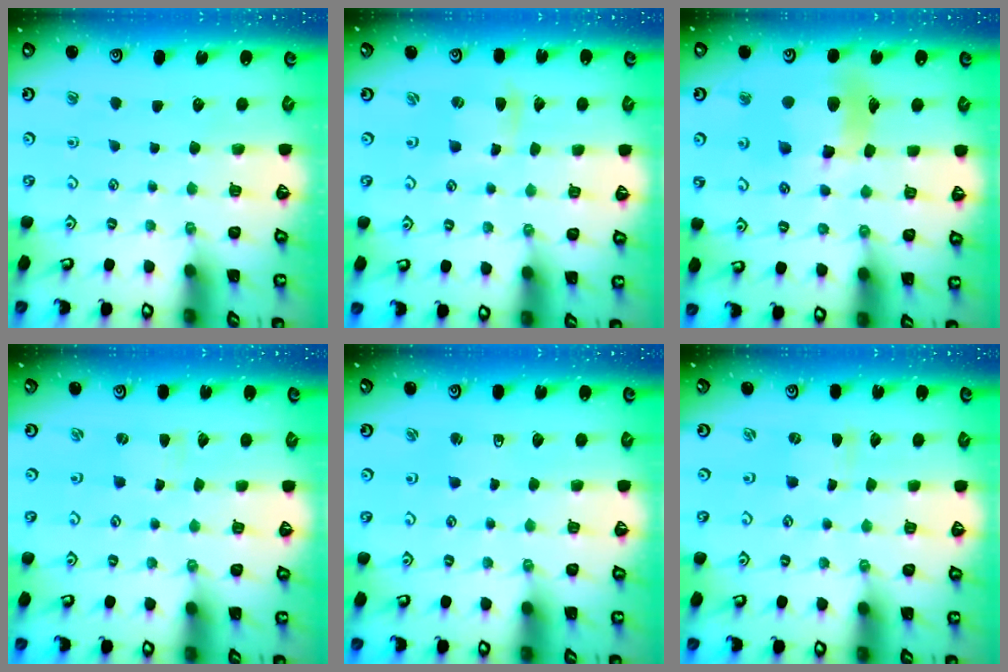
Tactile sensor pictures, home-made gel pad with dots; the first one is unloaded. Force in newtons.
{"total": 2.6, "press": 2.6, "slide": 0.3}
{"total": 13.6, "press": 13.6, "slide": 1.4}
{"total": 0.0}
{"total": 2.4, "press": 2.4, "slide": 0.3}
{"total": 0.0}